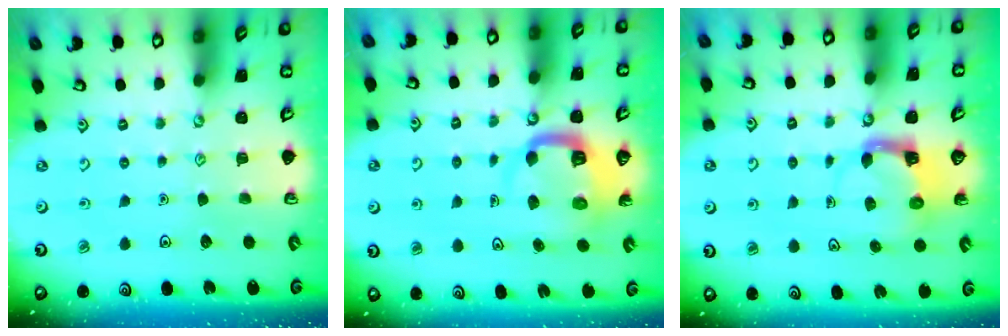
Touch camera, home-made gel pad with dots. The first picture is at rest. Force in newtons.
{"total": 6.0, "press": 5.9, "slide": 0.8}
{"total": 3.7, "press": 3.7, "slide": 0.6}